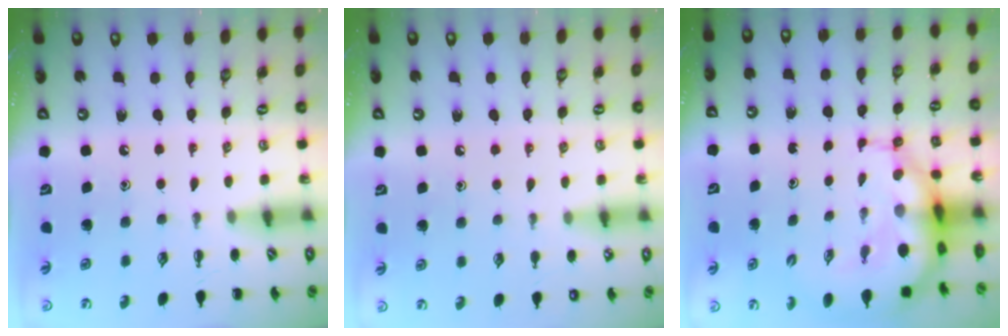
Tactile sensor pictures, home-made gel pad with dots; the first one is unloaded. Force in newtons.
{"total": 5.5, "press": 5.3, "slide": 1.6}
{"total": 9.3, "press": 8.9, "slide": 2.8}